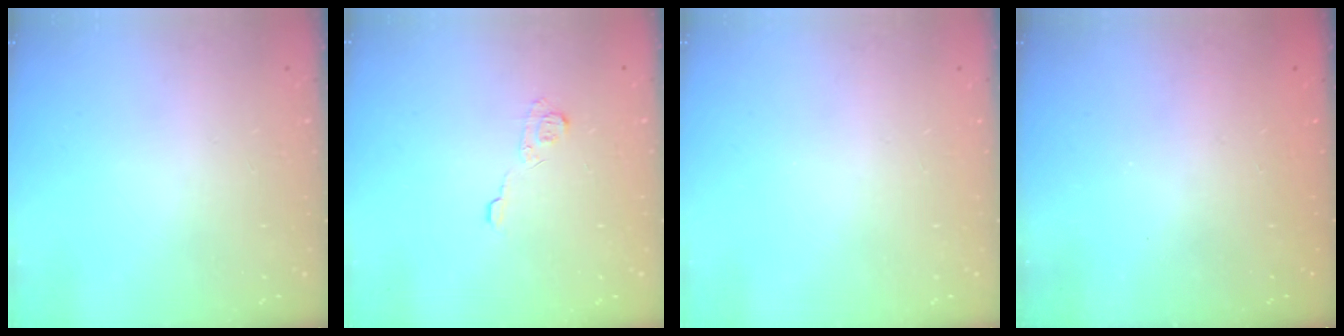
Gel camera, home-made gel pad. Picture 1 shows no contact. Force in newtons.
{"total": 6.2, "press": 6.2, "slide": 0.5}
{"total": 0.0}
{"total": 2.6, "press": 2.4, "slide": 0.8}